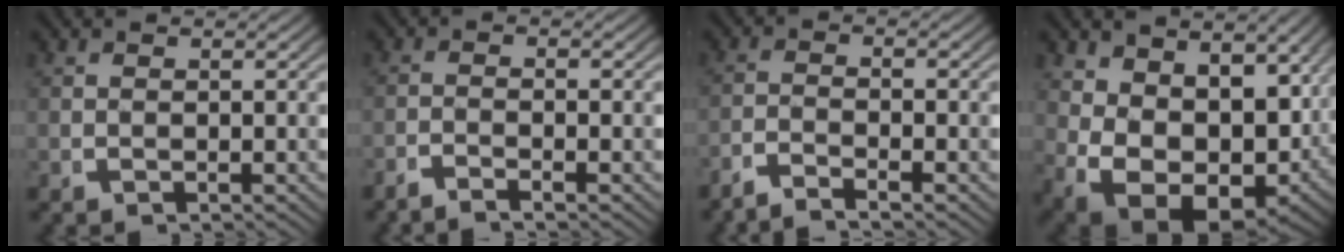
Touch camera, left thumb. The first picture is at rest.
{"total": 1.7, "force": [-1.5, 0.1, 0.8], "torque": [-0.012, -0.003, -0.033]}
{"total": 2.5, "force": [-2.2, 0.5, 1.1], "torque": [-0.023, -0.006, -0.045]}
{"total": 12.7, "force": [-2.3, 8.8, 8.8], "torque": [-0.198, -0.079, -0.004]}